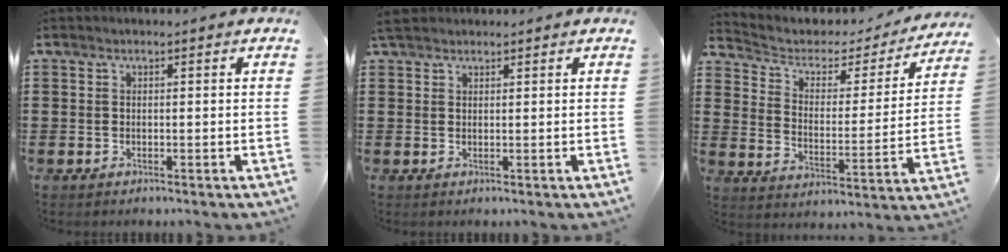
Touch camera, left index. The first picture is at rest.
{"total": 2.0, "force": [1.8, 0.7, 0.7], "torque": [-0.019, 0.005, 0.035]}
{"total": 3.3, "force": [2.1, 2.3, 1.1], "torque": [-0.042, -0.011, 0.028]}